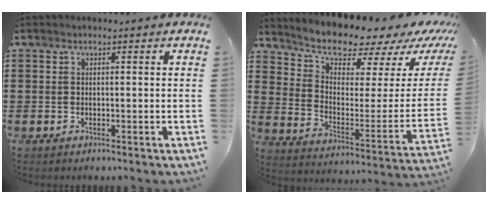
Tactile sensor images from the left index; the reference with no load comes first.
{"total": 7.4, "force": [6.9, 1.9, 1.6], "torque": [-0.051, -0.073, 0.113]}